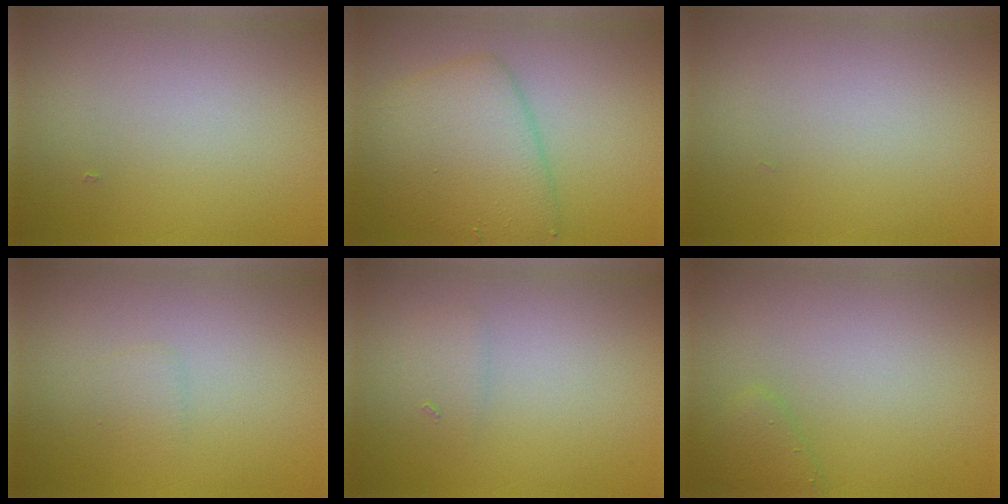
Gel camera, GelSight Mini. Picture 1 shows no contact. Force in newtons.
{"total": 6.0, "press": 6.0, "slide": 0.2}
{"total": 0.0}
{"total": 0.9, "press": 0.9, "slide": 0.1}
{"total": 1.0, "press": 1.0, "slide": 0.1}
{"total": 1.5, "press": 1.5, "slide": 0.1}